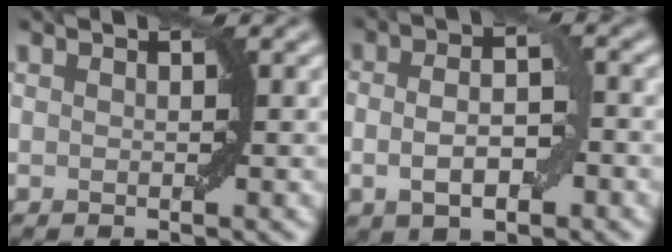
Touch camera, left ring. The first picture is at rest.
{"total": 4.8, "force": [-0.9, 2.2, 4.2], "torque": [-0.079, 0.002, -0.017]}